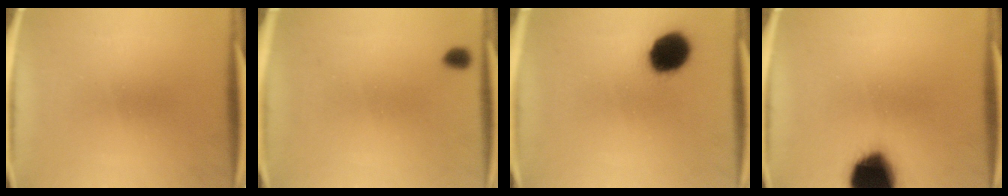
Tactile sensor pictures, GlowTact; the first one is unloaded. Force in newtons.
{"total": 1.3}
{"total": 11.8}
{"total": 18.8}